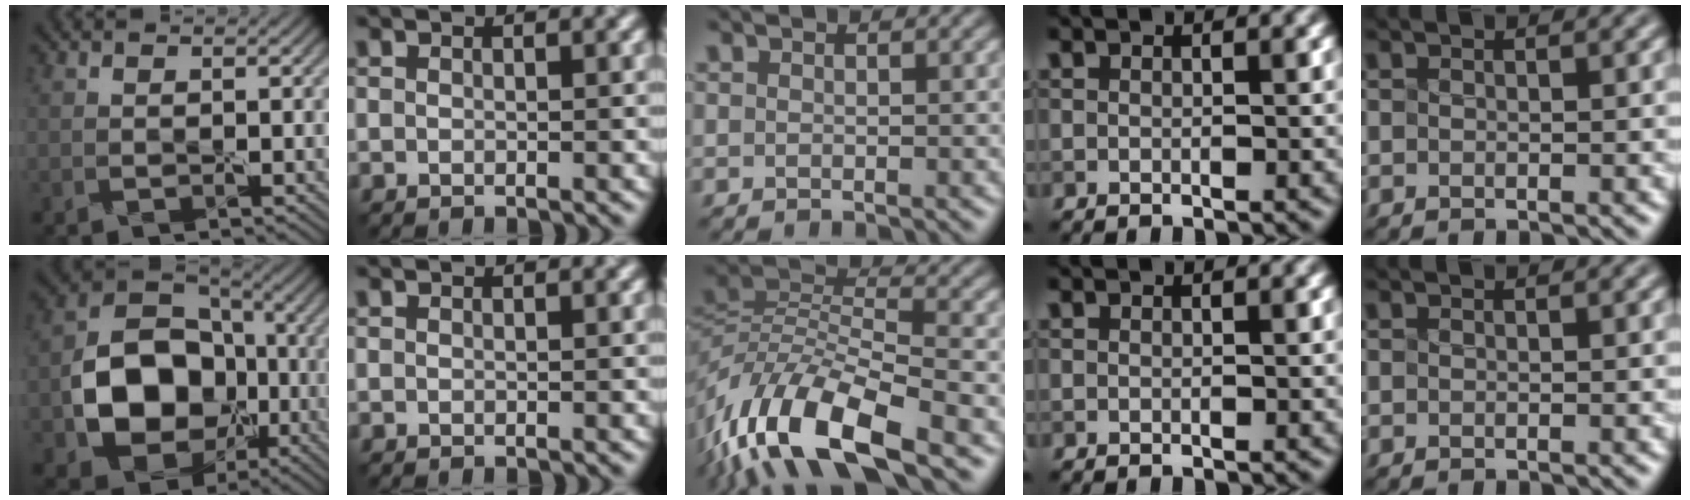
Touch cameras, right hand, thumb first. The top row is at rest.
{"thumb": {"total": 13.1, "force": [-2.7, 10.3, 7.6], "torque": [-0.135, -0.022, -0.050]}, "middle": {"total": 12.3, "force": [-6.9, 5.0, 8.8], "torque": [-0.170, -0.002, -0.143]}}